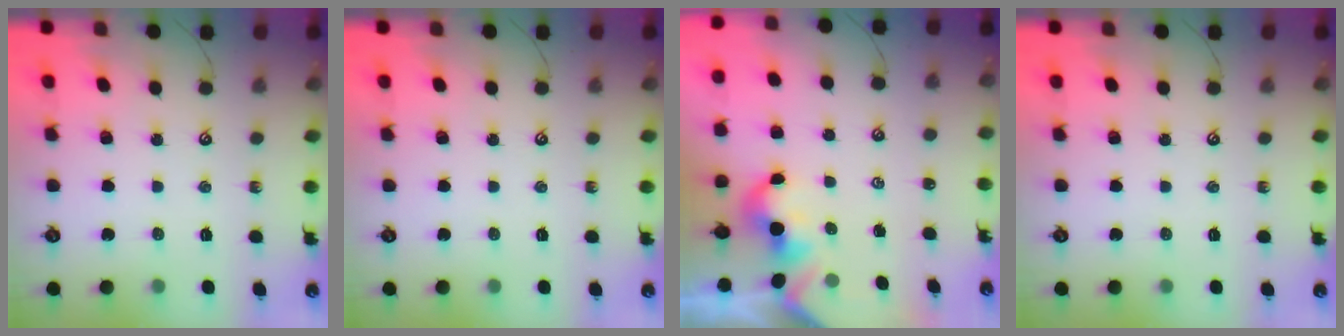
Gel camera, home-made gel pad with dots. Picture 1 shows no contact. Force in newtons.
{"total": 0.0}
{"total": 1.9, "press": 1.9, "slide": 0.2}
{"total": 0.0}